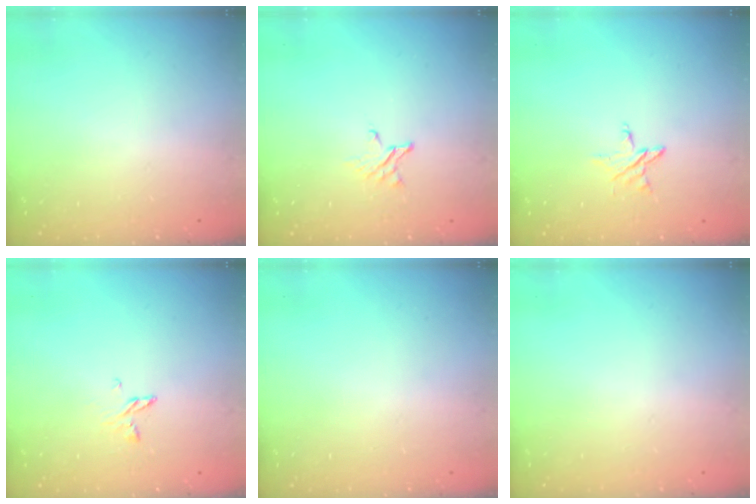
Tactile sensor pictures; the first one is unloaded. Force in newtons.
{"total": 2.3, "press": 2.3, "slide": 0.2}
{"total": 3.5, "press": 3.5, "slide": 0.3}
{"total": 3.2, "press": 3.2, "slide": 0.3}
{"total": 0.0}
{"total": 0.0}